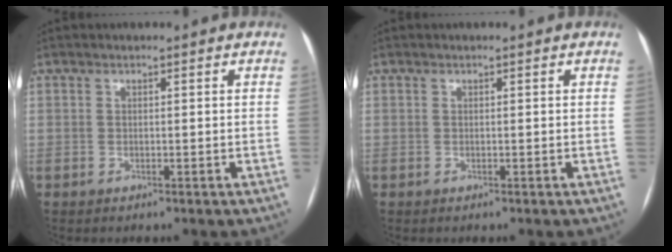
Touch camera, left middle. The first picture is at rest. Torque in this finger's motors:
{"motor_torque": [0.00, 0.10, 0.02, 0.00]}